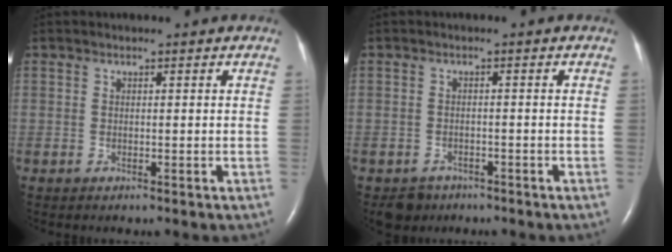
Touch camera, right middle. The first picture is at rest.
{"total": 3.0, "force": [-2.2, 2.1, 0.0], "torque": [-0.005, 0.004, -0.032]}